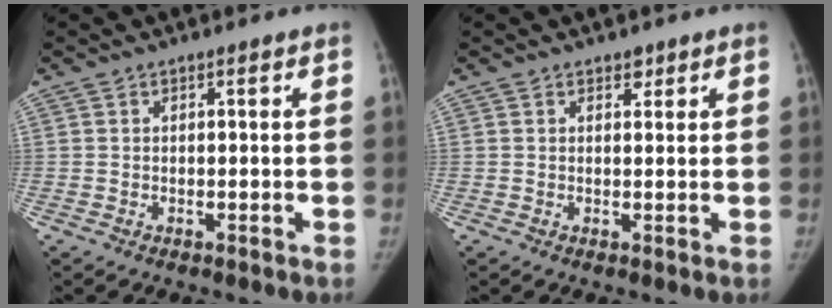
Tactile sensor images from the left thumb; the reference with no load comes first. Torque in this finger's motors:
{"motor_torque": [0.11, 0.00, 0.36, 0.04, 0.05]}